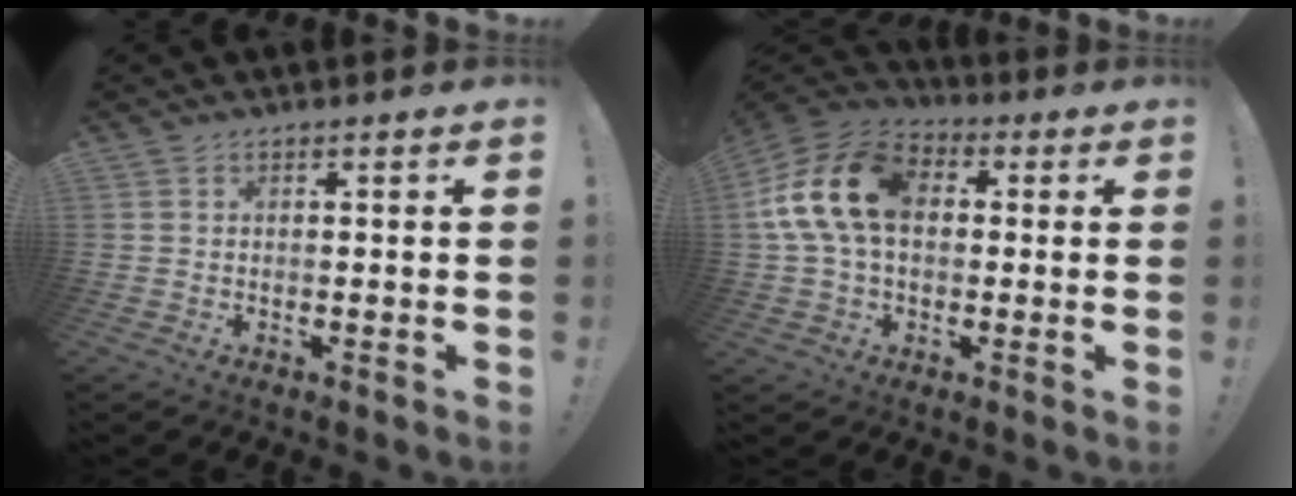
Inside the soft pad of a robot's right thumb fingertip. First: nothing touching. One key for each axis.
{"total": 17.3, "fx": 2.6, "fy": 11.8, "fz": 12.4, "tx": -0.228, "ty": 0.015, "tz": 0.048}